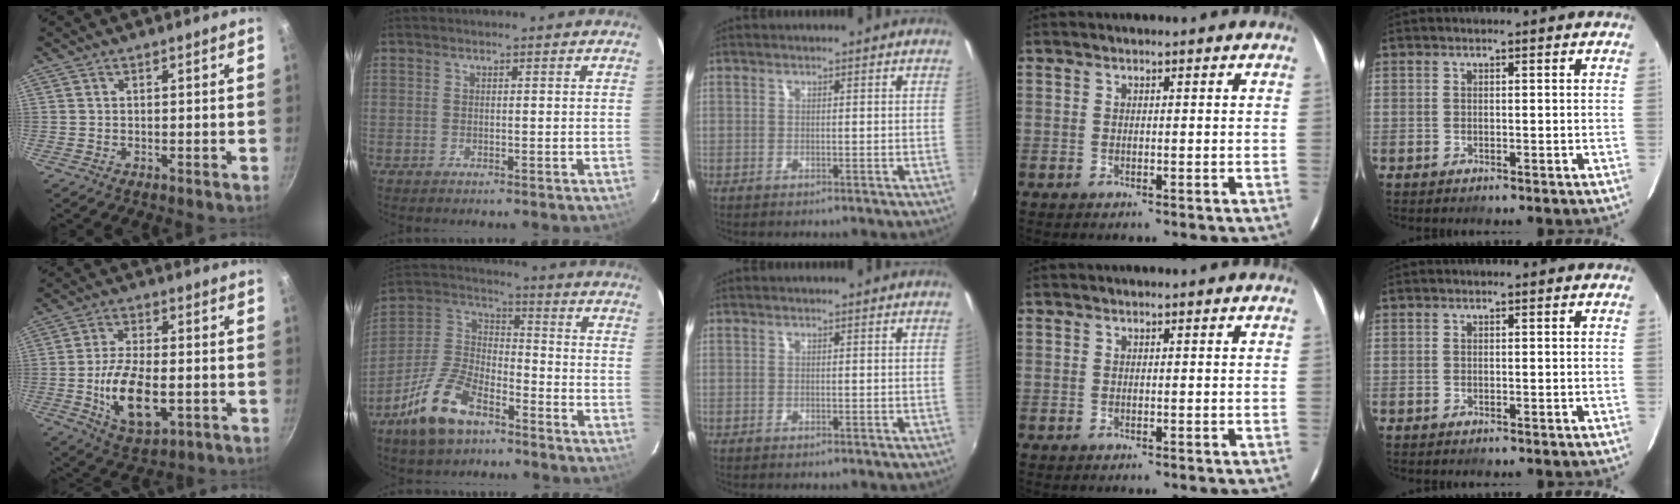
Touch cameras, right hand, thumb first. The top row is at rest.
{"thumb": {"total": 13.4, "force": [-2.7, 6.6, 11.4], "torque": [-0.203, 0.006, -0.041]}, "index": {"total": 14.4, "force": [-8.9, 6.9, 9.0], "torque": [-0.195, 0.013, -0.168]}}